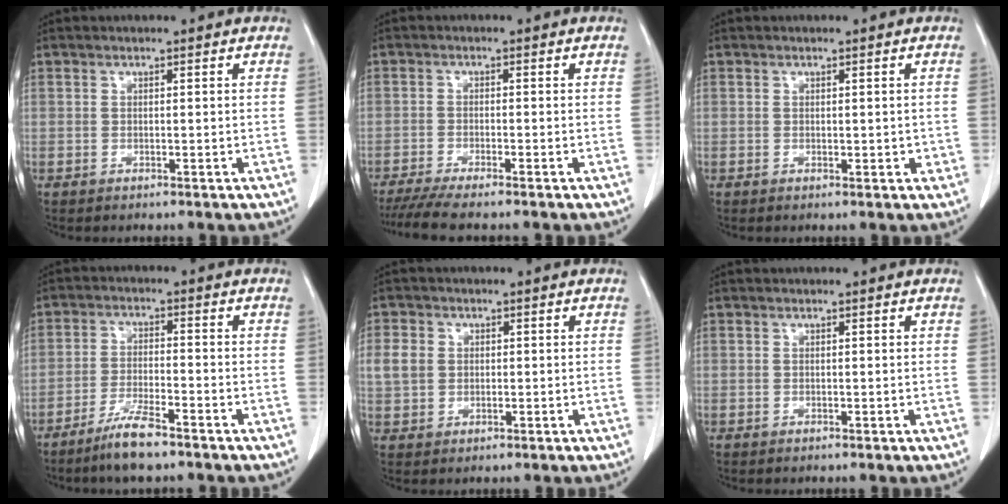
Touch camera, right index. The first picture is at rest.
{"total": 6.0, "force": [-5.0, -0.1, 3.3], "torque": [-0.050, -0.015, -0.086]}
{"total": 1.4, "force": [0.1, 0.9, 1.1], "torque": [-0.011, -0.002, 0.004]}
{"total": 6.0, "force": [-4.6, 0.6, 3.8], "torque": [-0.081, -0.011, -0.087]}
{"total": 4.4, "force": [0.7, 3.7, 2.2], "torque": [-0.050, 0.011, 0.014]}
{"total": 0.0}